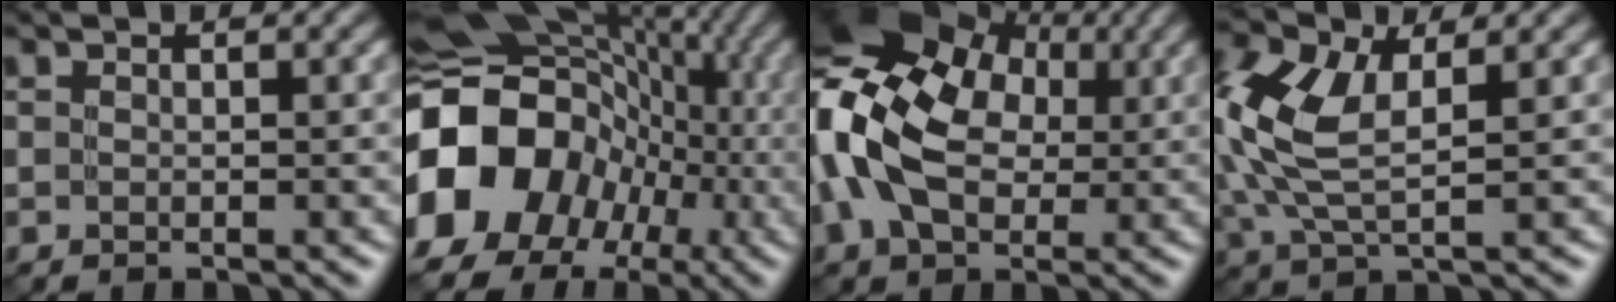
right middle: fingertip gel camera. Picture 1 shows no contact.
{"total": 15.5, "force": [-2.7, 12.9, 8.2], "torque": [-0.180, 0.001, -0.061]}
{"total": 14.1, "force": [1.5, 9.9, 9.9], "torque": [-0.210, 0.014, 0.012]}
{"total": 8.5, "force": [1.8, 4.4, 7.0], "torque": [-0.188, 0.006, 0.031]}